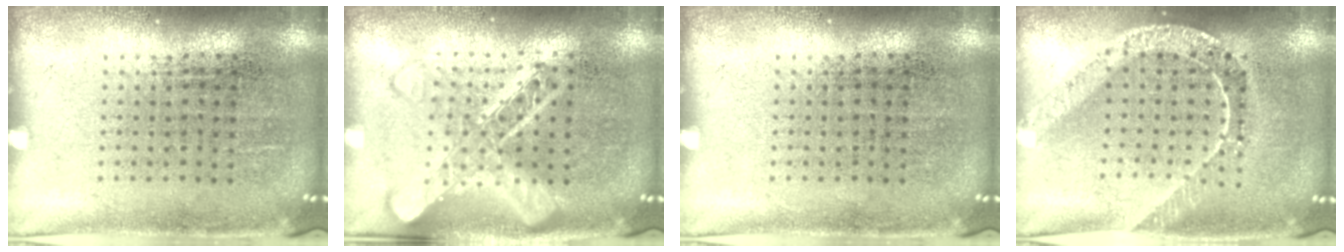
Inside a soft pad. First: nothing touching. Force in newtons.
{"total": 2.8, "press": 2.8, "slide": 0.5}
{"total": 0.0}
{"total": 1.7, "press": 1.5, "slide": 0.8}